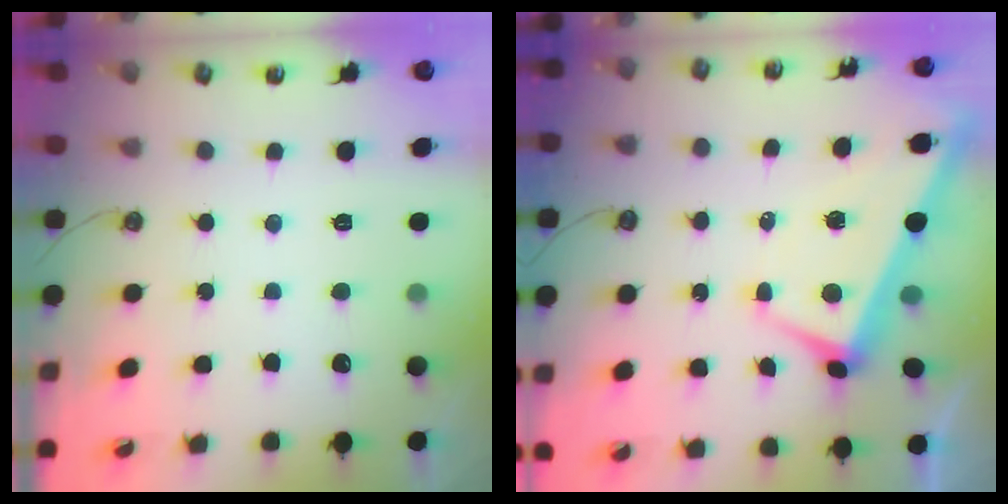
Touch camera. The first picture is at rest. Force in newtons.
{"total": 1.7, "press": 1.4, "slide": 0.9}